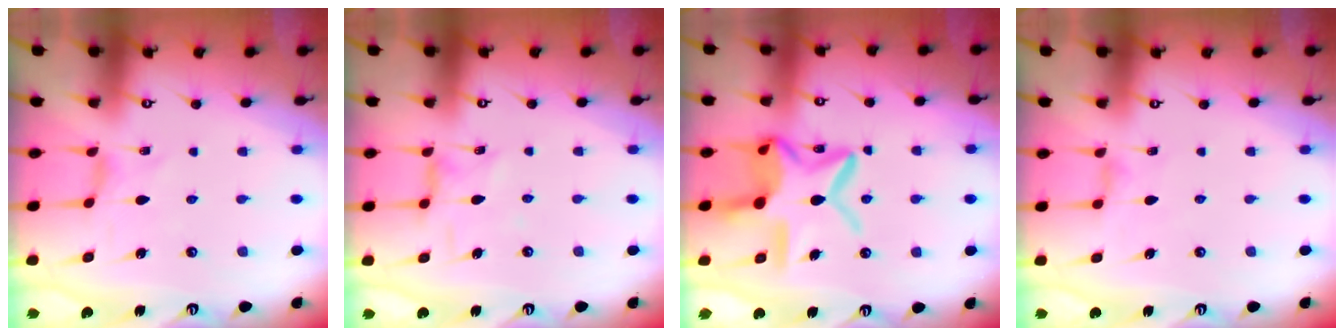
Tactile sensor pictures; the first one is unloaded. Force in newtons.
{"total": 2.0, "press": 2.0, "slide": 0.4}
{"total": 16.4, "press": 16.4, "slide": 1.3}
{"total": 2.3, "press": 2.2, "slide": 0.4}